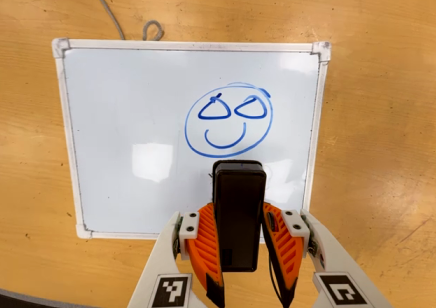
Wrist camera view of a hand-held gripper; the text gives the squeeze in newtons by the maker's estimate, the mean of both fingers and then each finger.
{"total": 4.7, "left": 3.0, "right": 6.5}